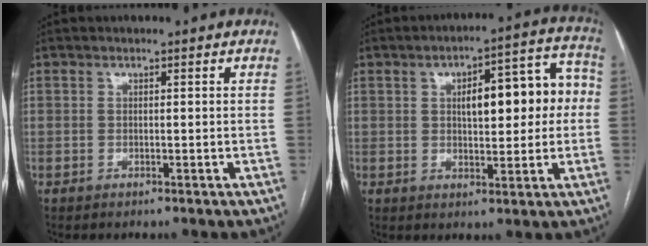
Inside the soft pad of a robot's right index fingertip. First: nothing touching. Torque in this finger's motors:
{"motor_torque": [0.77, 0.46, 0.28, 0.10]}